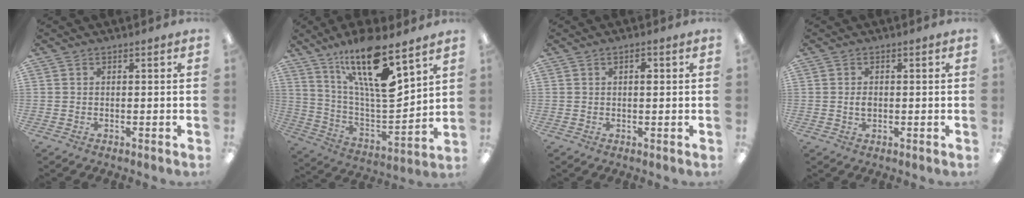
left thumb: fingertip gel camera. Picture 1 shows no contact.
{"total": 20.0, "force": [12.7, 5.7, 14.4], "torque": [-0.261, -0.084, 0.208]}
{"total": 1.9, "force": [0.7, 0.9, 1.5], "torque": [-0.024, 0.002, 0.009]}
{"total": 1.9, "force": [0.1, 1.3, 1.3], "torque": [-0.018, 0.000, -0.002]}